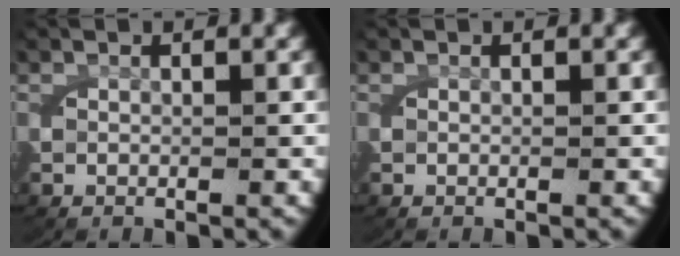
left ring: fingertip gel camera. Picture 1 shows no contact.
{"total": 0.0}